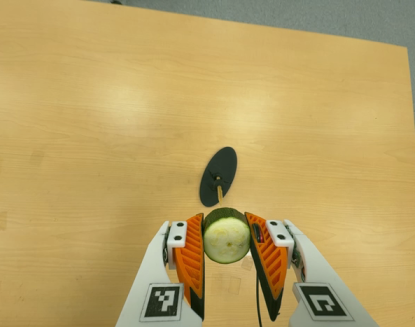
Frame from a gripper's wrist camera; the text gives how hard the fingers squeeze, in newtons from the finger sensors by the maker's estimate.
{"total": 11.9, "left": 10.5, "right": 13.2}